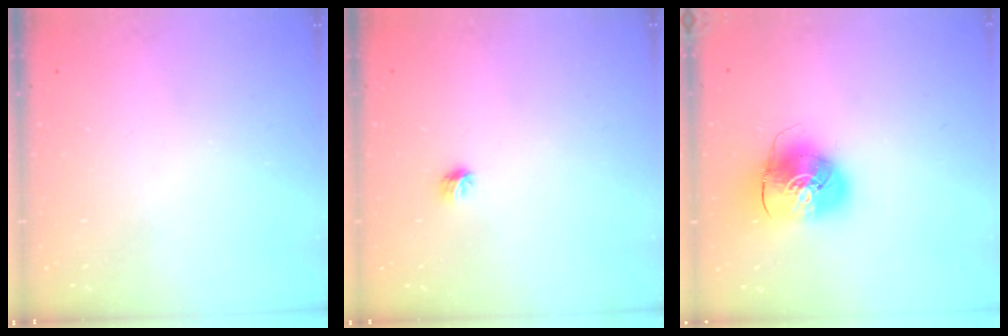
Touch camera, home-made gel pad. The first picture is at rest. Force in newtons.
{"total": 4.2, "press": 4.1, "slide": 1.0}
{"total": 11.2, "press": 11.0, "slide": 1.9}